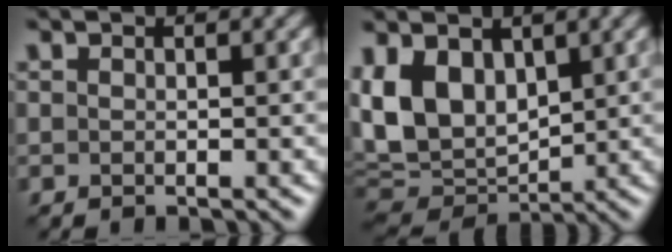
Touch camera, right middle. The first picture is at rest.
{"total": 8.6, "force": [2.3, 5.9, 5.9], "torque": [-0.141, 0.003, 0.039]}